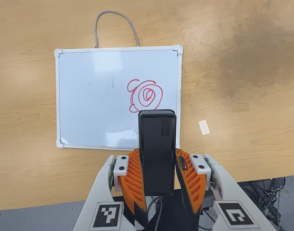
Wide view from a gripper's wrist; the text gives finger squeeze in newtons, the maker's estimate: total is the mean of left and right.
{"total": 4.9, "left": 3.5, "right": 6.3}